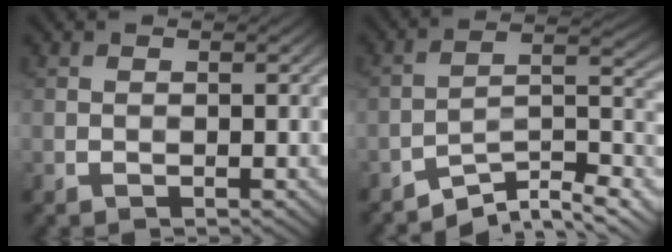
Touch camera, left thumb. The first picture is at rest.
{"total": 9.7, "force": [-7.1, 3.1, 5.9], "torque": [-0.083, -0.004, -0.125]}